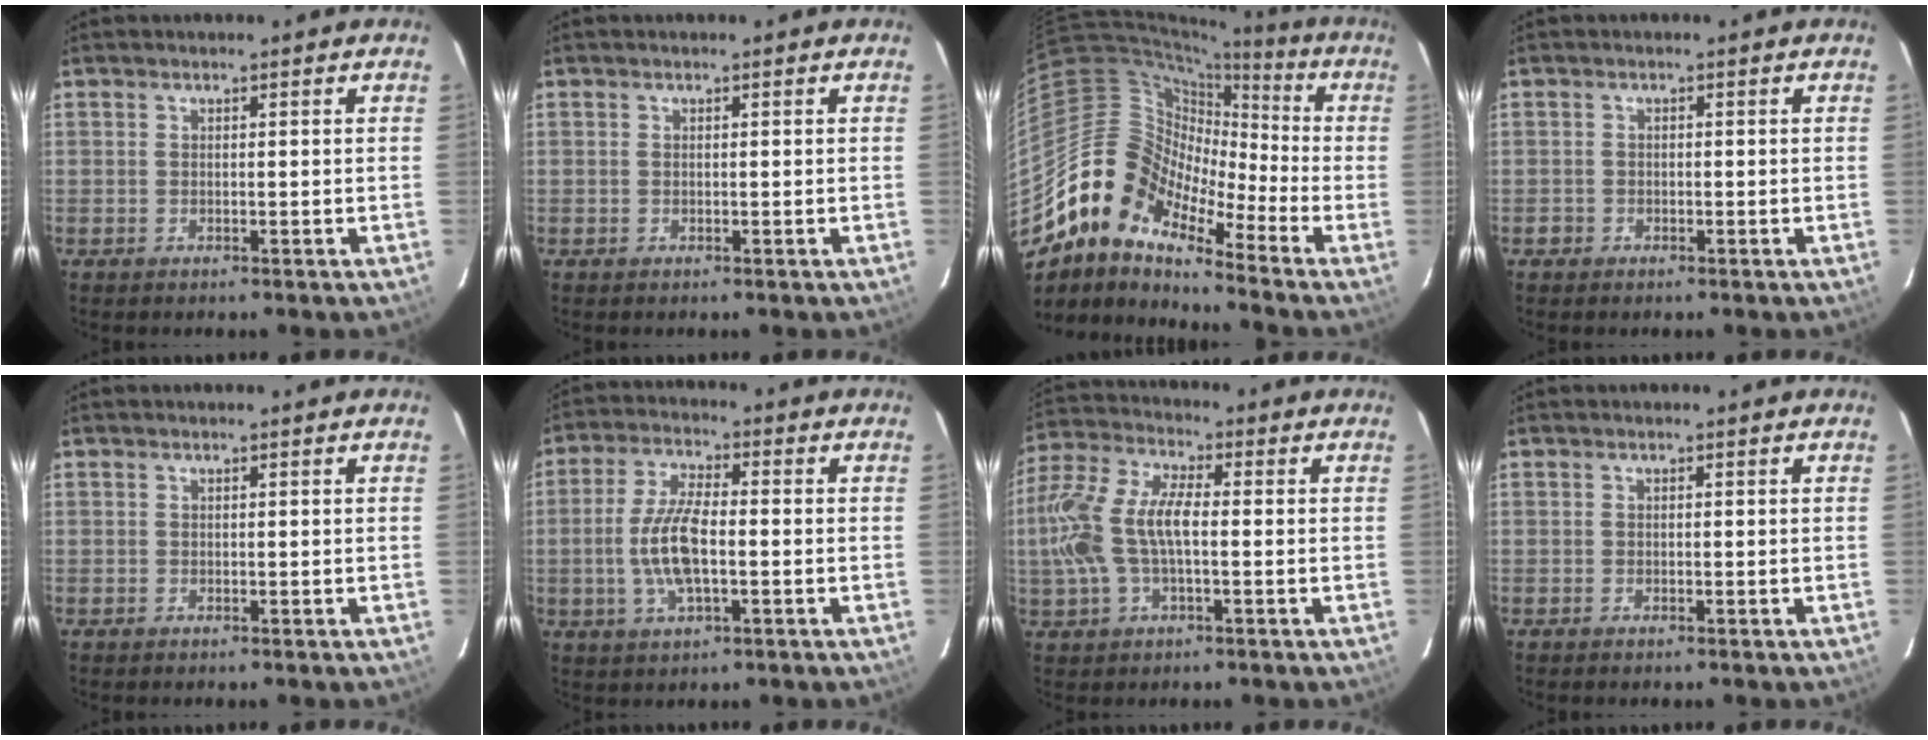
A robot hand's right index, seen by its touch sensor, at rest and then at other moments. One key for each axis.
{"total": 0.0}
{"total": 14.2, "fx": -10.7, "fy": 6.6, "fz": 6.8, "tx": -0.104, "ty": 0.014, "tz": -0.229}
{"total": 1.5, "fx": -0.8, "fy": 1.3, "fz": 0.0, "tx": -0.004, "ty": 0.005, "tz": -0.011}
{"total": 0.0}
{"total": 9.5, "fx": -1.7, "fy": 3.2, "fz": 8.8, "tx": -0.182, "ty": 0.002, "tz": -0.033}
{"total": 14.1, "fx": -1.2, "fy": 6.5, "fz": 12.5, "tx": -0.270, "ty": 0.013, "tz": -0.026}
{"total": 0.0}